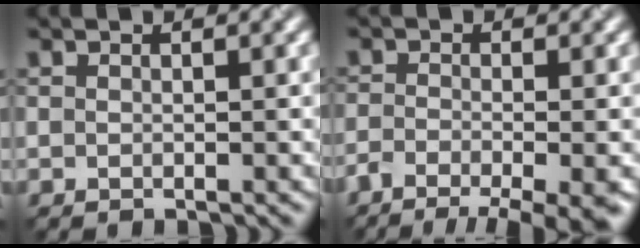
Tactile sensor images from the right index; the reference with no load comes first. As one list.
[{"total": 8.4, "force": [-6.1, 2.4, 5.3], "torque": [-0.091, -0.031, -0.089]}]